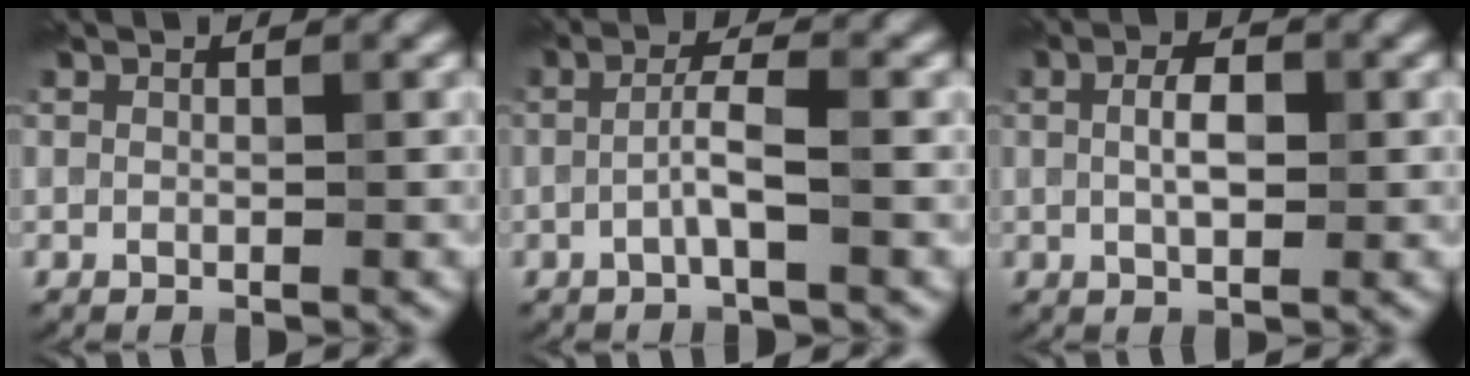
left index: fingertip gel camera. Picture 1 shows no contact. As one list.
[{"total": 2.2, "force": [-0.7, -0.1, 2.0], "torque": [-0.039, 0.012, -0.018]}, {"total": 2.5, "force": [0.3, 1.0, 2.3], "torque": [-0.045, 0.001, 0.003]}]